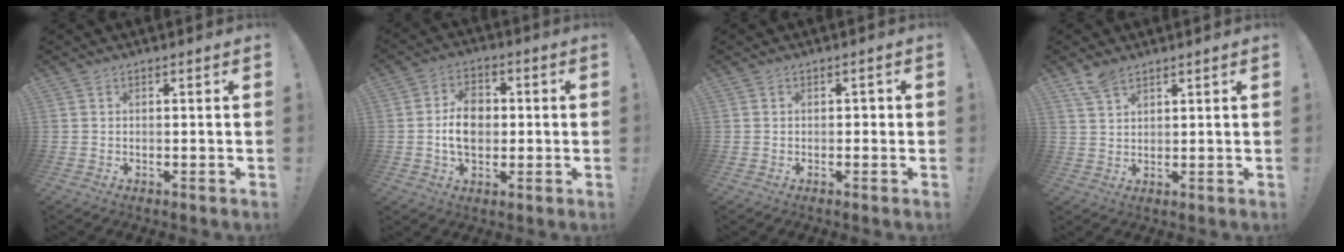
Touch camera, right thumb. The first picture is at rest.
{"total": 9.7, "force": [0.1, 7.4, 6.2], "torque": [-0.097, 0.014, 0.002]}
{"total": 1.3, "force": [-0.5, 1.1, 0.4], "torque": [-0.014, 0.008, -0.010]}
{"total": 5.1, "force": [4.0, 2.0, 2.4], "torque": [-0.043, -0.019, 0.077]}